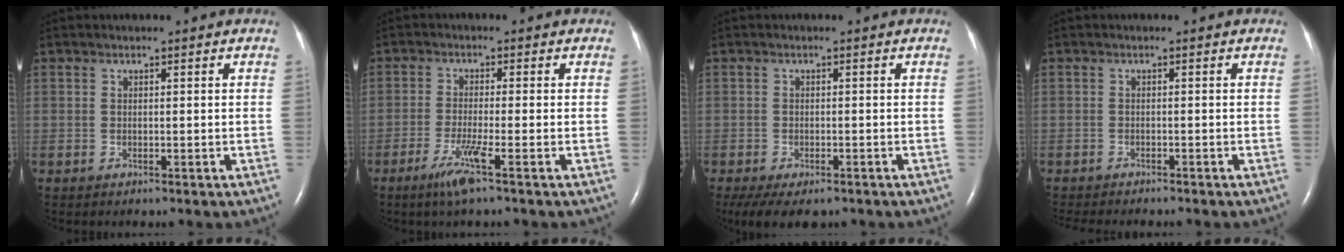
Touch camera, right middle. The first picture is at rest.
{"total": 4.6, "force": [-2.6, -0.7, 3.8], "torque": [-0.082, -0.014, -0.055]}
{"total": 7.6, "force": [-5.3, 3.3, 4.4], "torque": [-0.073, -0.011, -0.081]}
{"total": 6.8, "force": [-6.1, 1.2, 2.9], "torque": [-0.038, -0.008, -0.085]}